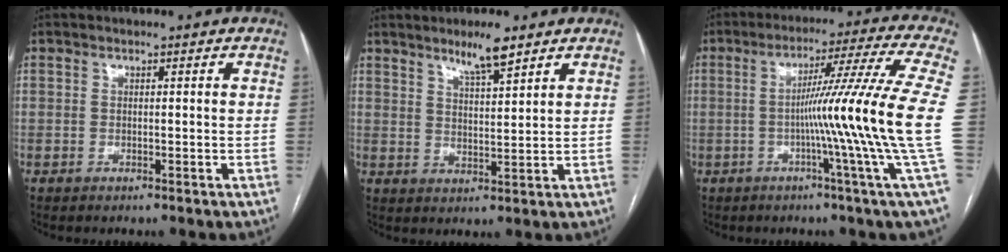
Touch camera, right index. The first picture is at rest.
{"total": 5.7, "force": [4.2, 0.5, 3.7], "torque": [-0.064, -0.005, 0.074]}
{"total": 16.3, "force": [-1.7, -4.2, 15.7], "torque": [-0.229, -0.012, -0.035]}